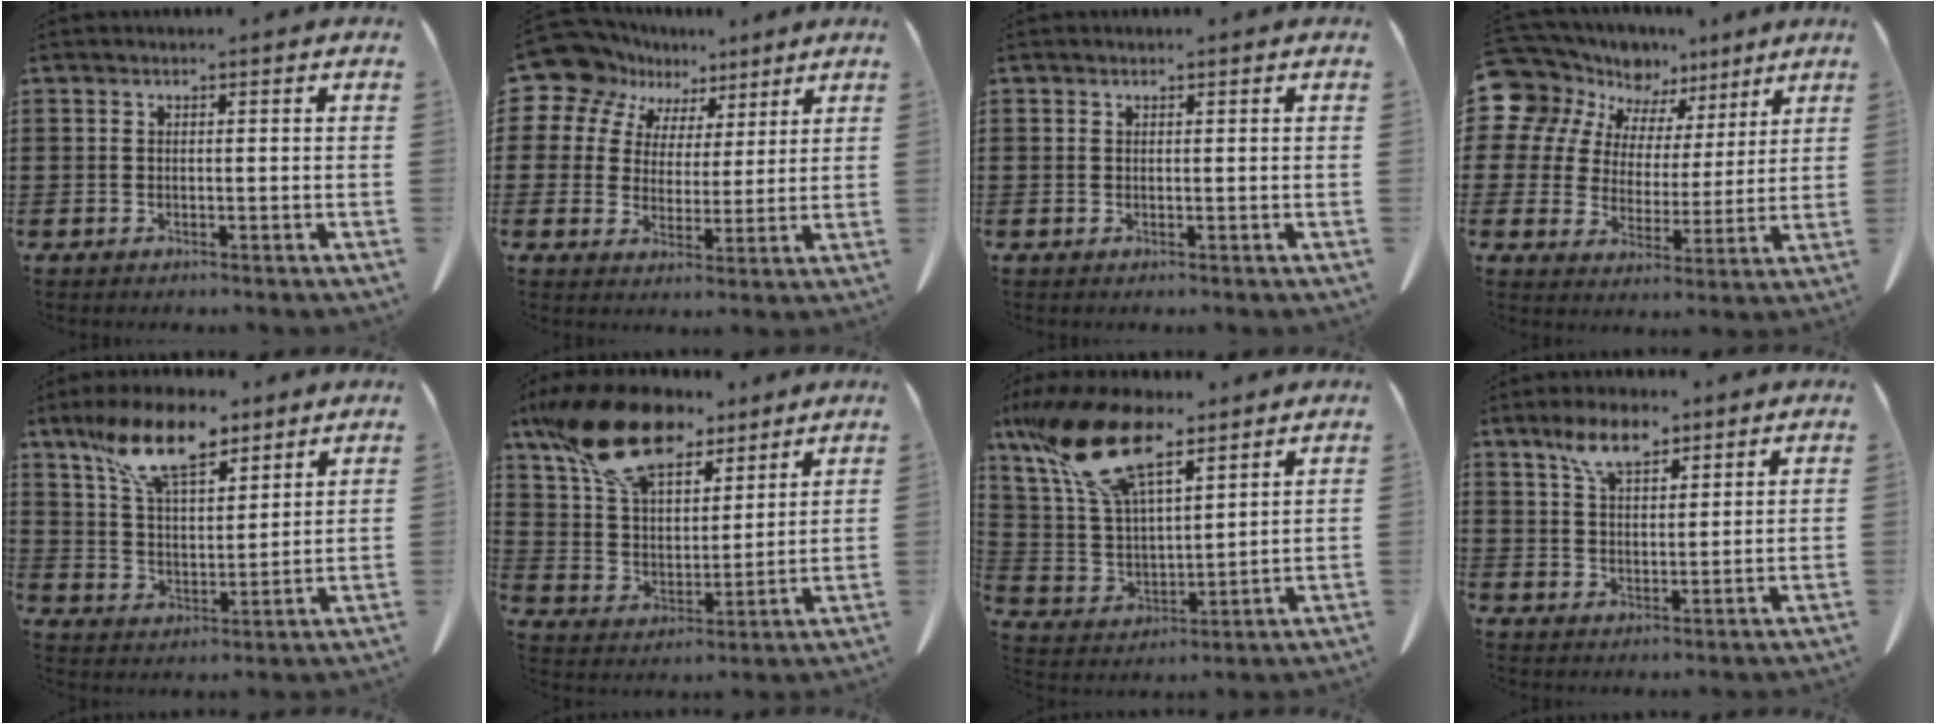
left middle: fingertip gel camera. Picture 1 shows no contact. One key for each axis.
{"total": 10.1, "fx": 7.3, "fy": 6.7, "fz": 2.1, "tx": -0.104, "ty": -0.027, "tz": 0.139}
{"total": 0.6, "fx": 0.4, "fy": 0.4, "fz": 0.1, "tx": -0.003, "ty": 0.000, "tz": 0.010}
{"total": 8.7, "fx": 6.5, "fy": 5.7, "fz": 0.6, "tx": -0.073, "ty": -0.036, "tz": 0.124}
{"total": 11.7, "fx": 8.2, "fy": 4.2, "fz": 7.1, "tx": -0.151, "ty": -0.014, "tz": 0.153}
{"total": 16.1, "fx": 11.6, "fy": 6.7, "fz": 8.8, "tx": -0.203, "ty": -0.035, "tz": 0.215}
{"total": 17.2, "fx": 10.9, "fy": 6.9, "fz": 11.5, "tx": -0.264, "ty": -0.029, "tz": 0.192}
{"total": 7.0, "fx": 4.9, "fy": 2.9, "fz": 4.1, "tx": -0.094, "ty": 0.001, "tz": 0.090}